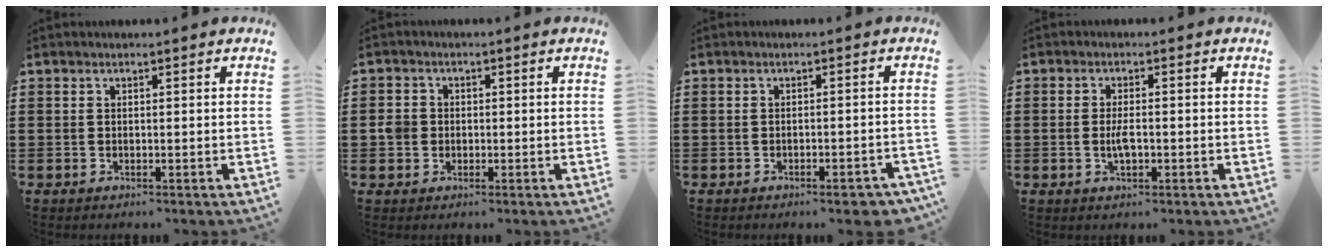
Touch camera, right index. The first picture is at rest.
{"total": 2.6, "force": [-0.2, 2.3, 1.2], "torque": [-0.037, 0.003, -0.009]}
{"total": 2.5, "force": [-1.9, 0.3, 1.7], "torque": [-0.027, 0.000, -0.033]}
{"total": 3.0, "force": [-0.5, 1.0, 2.8], "torque": [-0.058, -0.004, -0.010]}